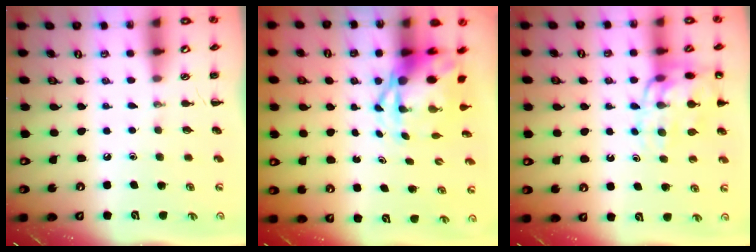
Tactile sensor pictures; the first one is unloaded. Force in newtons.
{"total": 5.4, "press": 5.2, "slide": 1.2}
{"total": 14.3, "press": 14.1, "slide": 2.4}